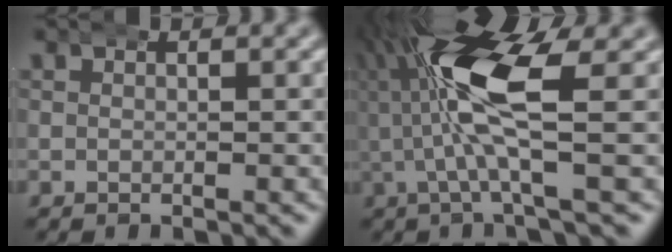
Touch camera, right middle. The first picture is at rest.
{"total": 10.0, "force": [2.6, 3.1, 9.1], "torque": [-0.186, 0.001, 0.032]}